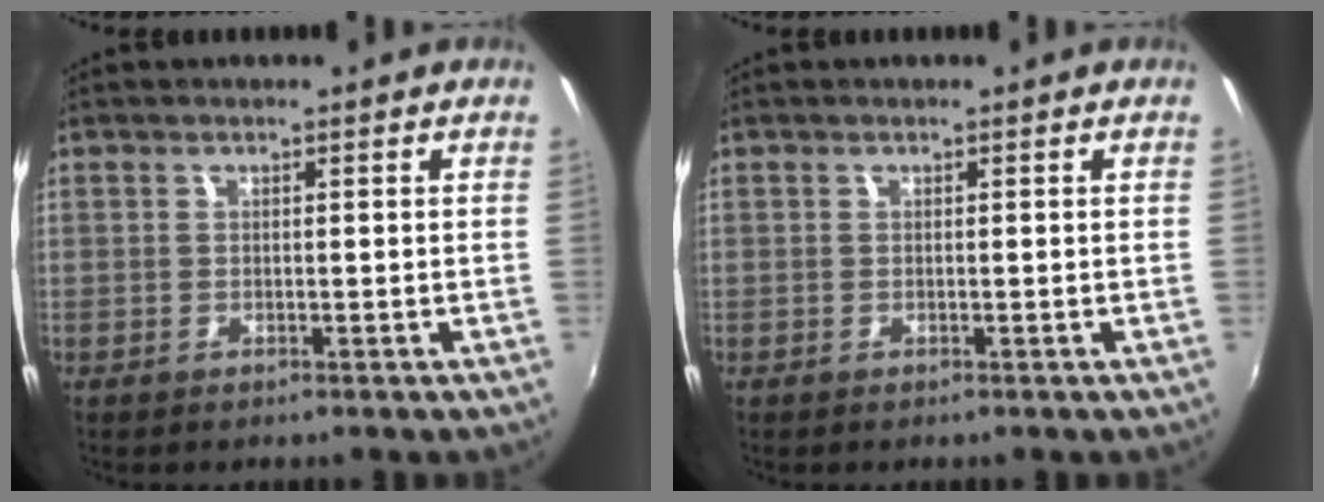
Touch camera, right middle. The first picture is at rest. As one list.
[{"total": 0.0}]